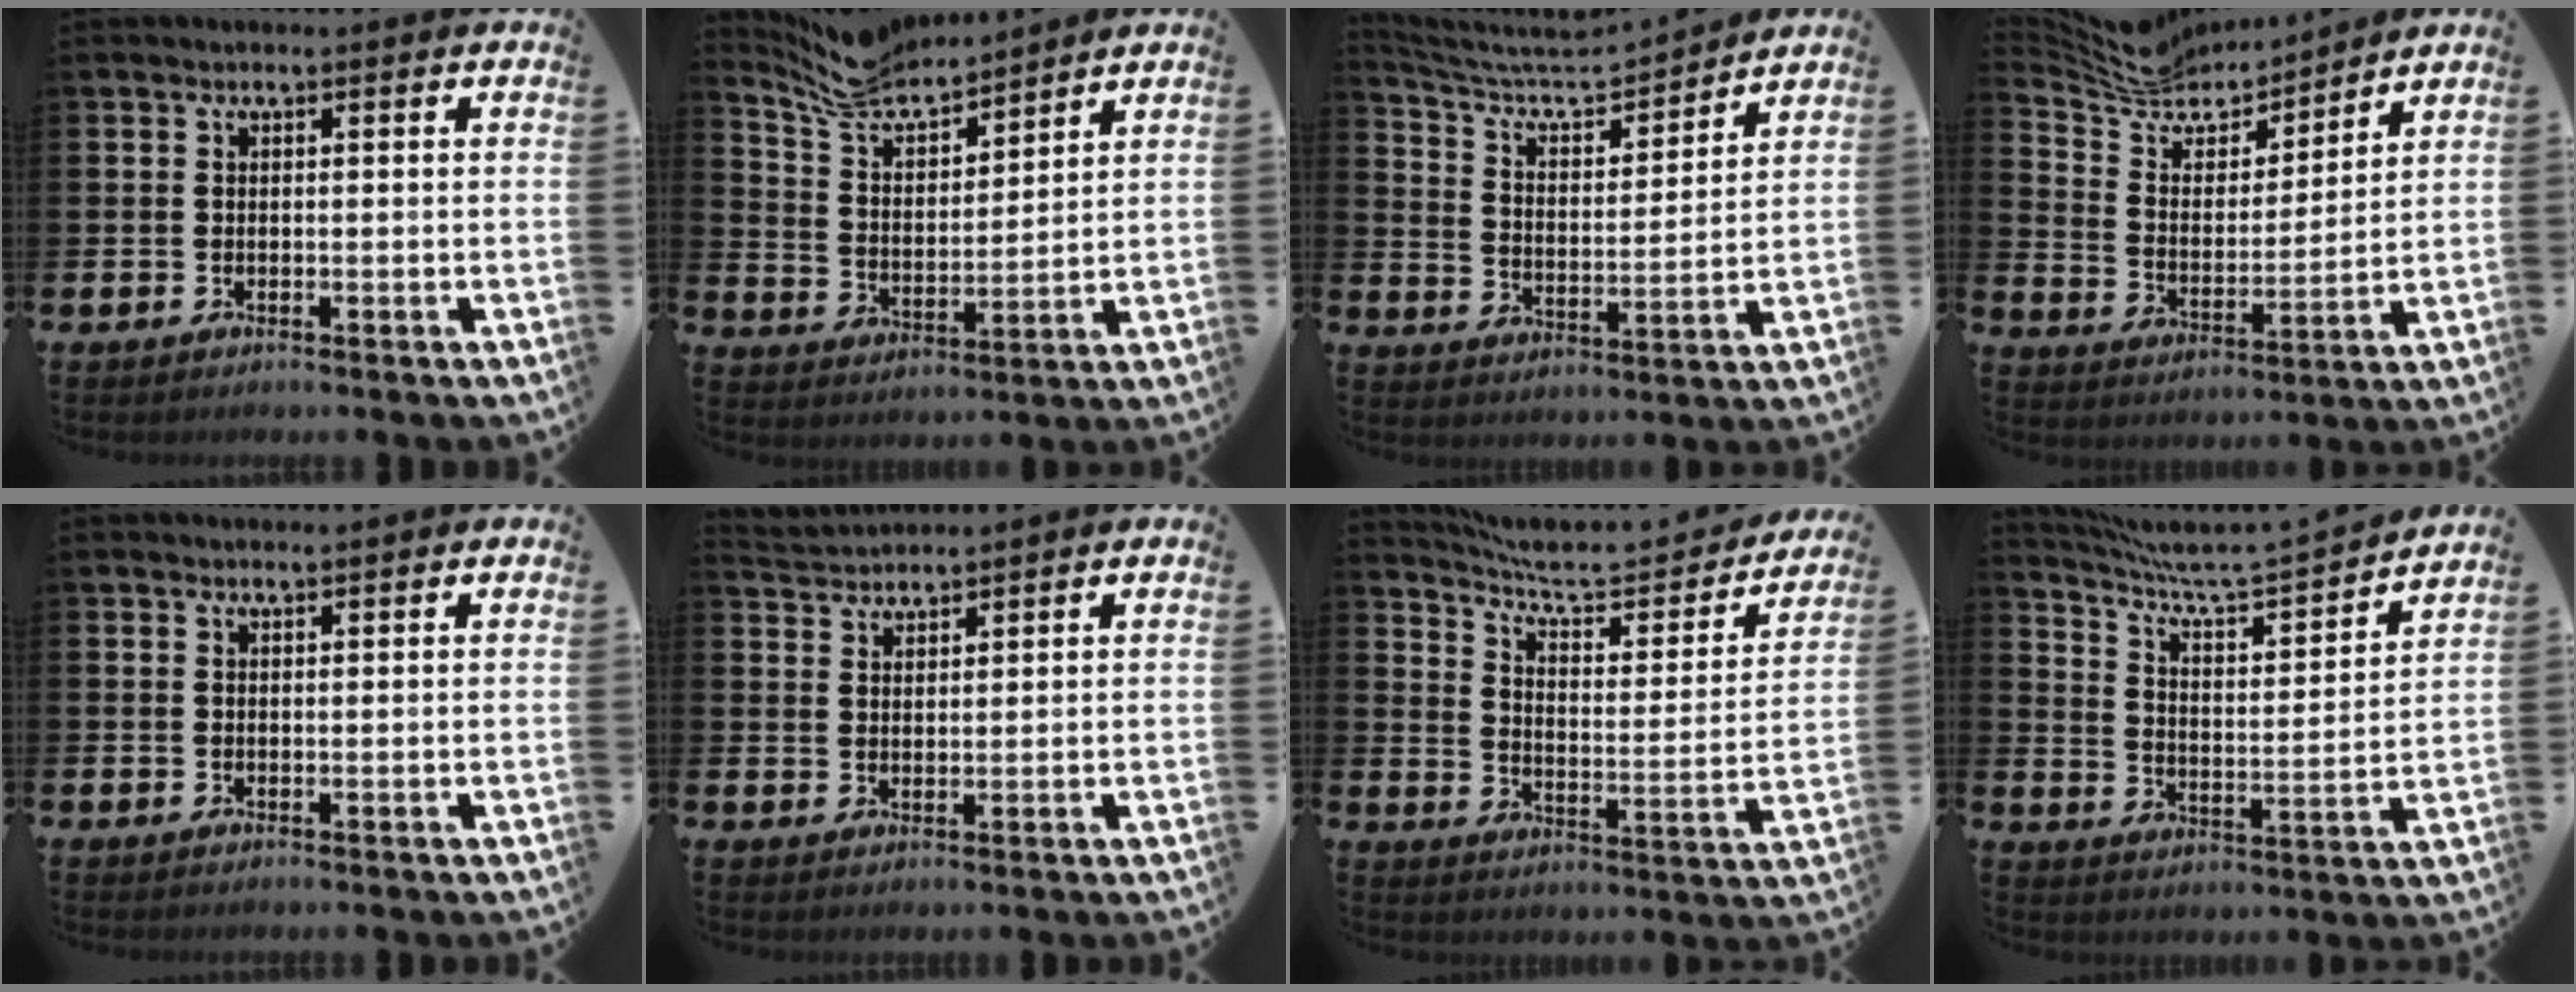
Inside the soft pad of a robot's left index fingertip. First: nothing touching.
{"total": 7.4, "force": [7.0, 1.7, 1.6], "torque": [-0.067, -0.040, 0.128]}
{"total": 6.8, "force": [6.3, 1.7, 1.9], "torque": [-0.069, -0.048, 0.106]}
{"total": 8.3, "force": [7.9, 2.6, 1.0], "torque": [-0.070, -0.058, 0.143]}
{"total": 0.8, "force": [0.8, 0.0, 0.0], "torque": [0.006, -0.005, 0.014]}
{"total": 2.6, "force": [2.6, 0.2, -0.4], "torque": [-0.002, -0.009, 0.049]}
{"total": 7.2, "force": [6.2, 1.9, 3.0], "torque": [-0.085, -0.046, 0.101]}
{"total": 7.2, "force": [6.7, 0.7, 2.6], "torque": [-0.085, -0.053, 0.110]}